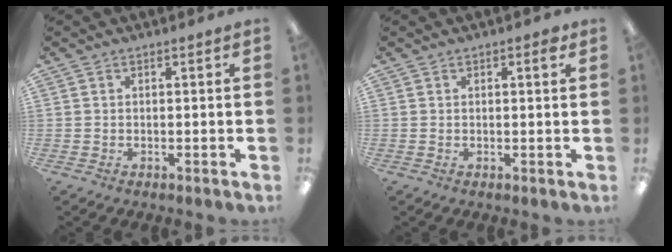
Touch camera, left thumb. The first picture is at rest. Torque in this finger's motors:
{"motor_torque": [-0.11, 0.01, 0.08, -0.22, -0.02]}